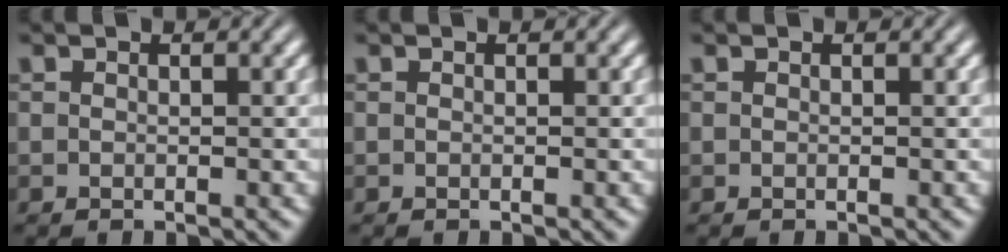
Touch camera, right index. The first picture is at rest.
{"total": 0.0}
{"total": 0.0}